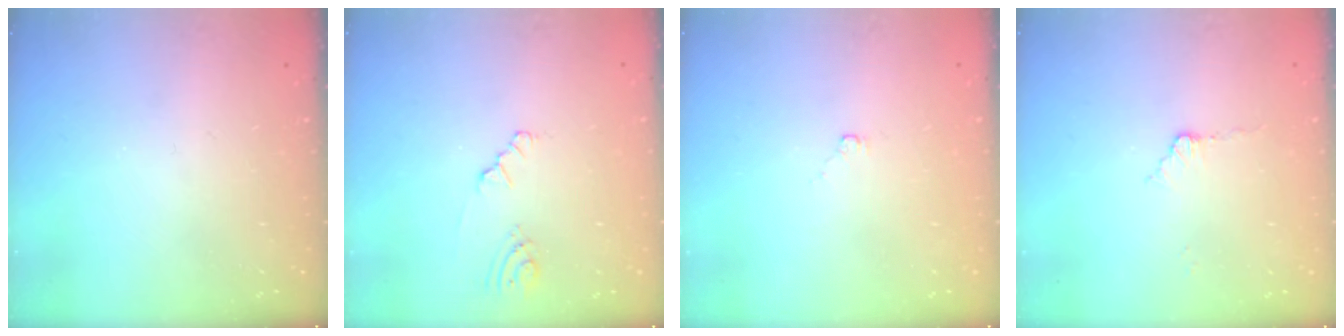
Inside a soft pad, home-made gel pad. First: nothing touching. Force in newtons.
{"total": 2.5, "press": 2.5, "slide": 0.4}
{"total": 2.4, "press": 2.4, "slide": 0.4}
{"total": 3.0, "press": 3.0, "slide": 0.4}